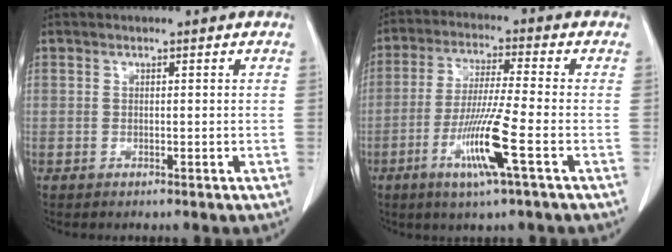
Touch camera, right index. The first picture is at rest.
{"total": 10.1, "force": [-3.9, -0.7, 9.3], "torque": [-0.177, -0.017, -0.075]}